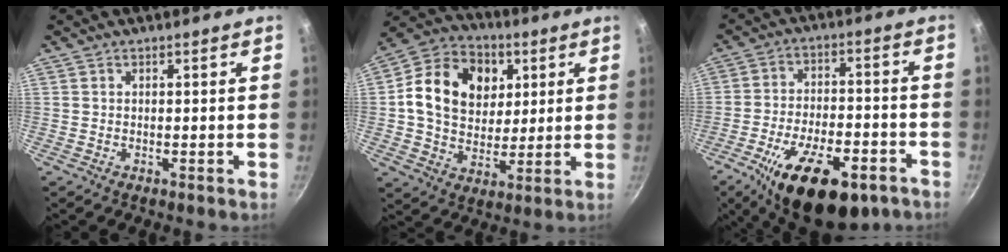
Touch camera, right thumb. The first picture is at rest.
{"total": 17.4, "force": [4.3, 13.6, 10.0], "torque": [-0.151, 0.002, 0.064]}
{"total": 19.9, "force": [-10.7, 8.9, 14.2], "torque": [-0.211, 0.035, -0.162]}